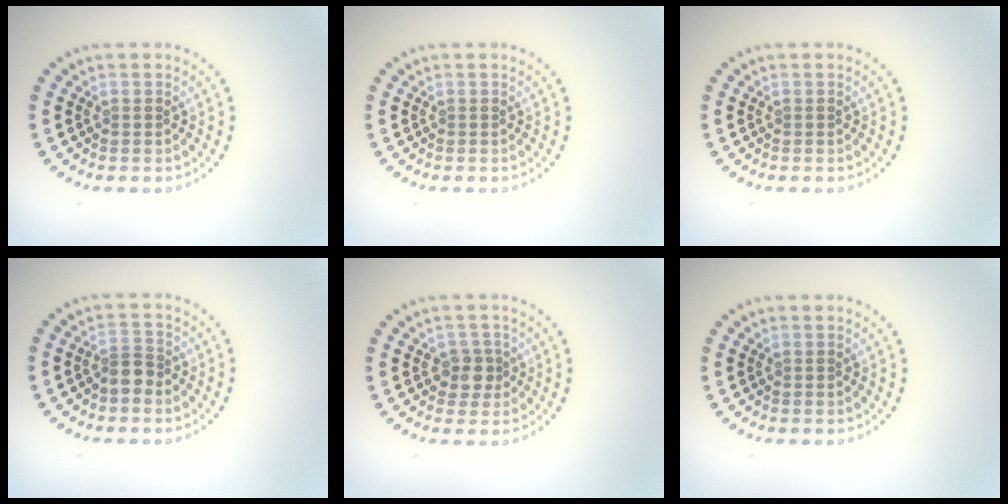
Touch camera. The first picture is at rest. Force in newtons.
{"total": 0.0}
{"total": 0.0}
{"total": 1.9, "press": 1.6, "slide": 1.0}
{"total": 2.1, "press": 1.7, "slide": 1.1}
{"total": 0.0}